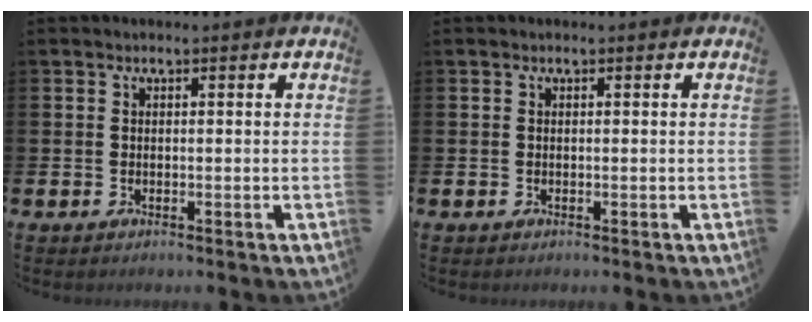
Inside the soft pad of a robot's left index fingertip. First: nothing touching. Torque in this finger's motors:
{"motor_torque": [0.00, 0.00, 0.00, 0.00]}